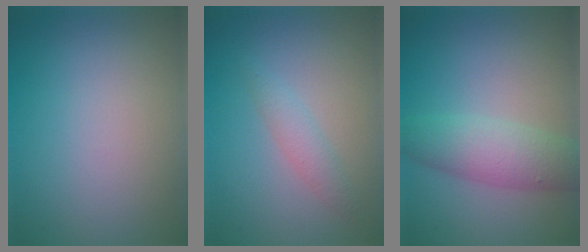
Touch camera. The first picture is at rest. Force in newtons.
{"total": 1.6, "press": 1.6, "slide": 0.0}
{"total": 3.4, "press": 3.4, "slide": 0.3}